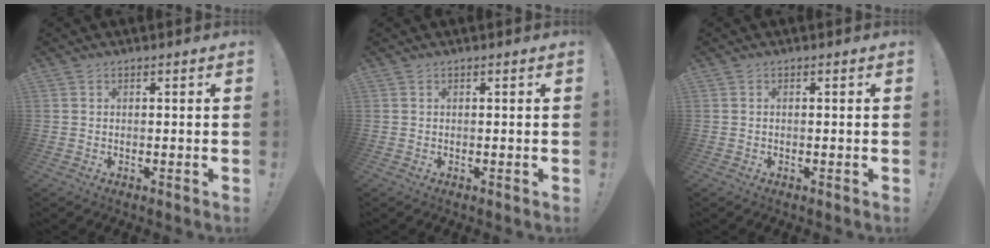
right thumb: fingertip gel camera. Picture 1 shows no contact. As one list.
[{"total": 0.0}, {"total": 0.0}]